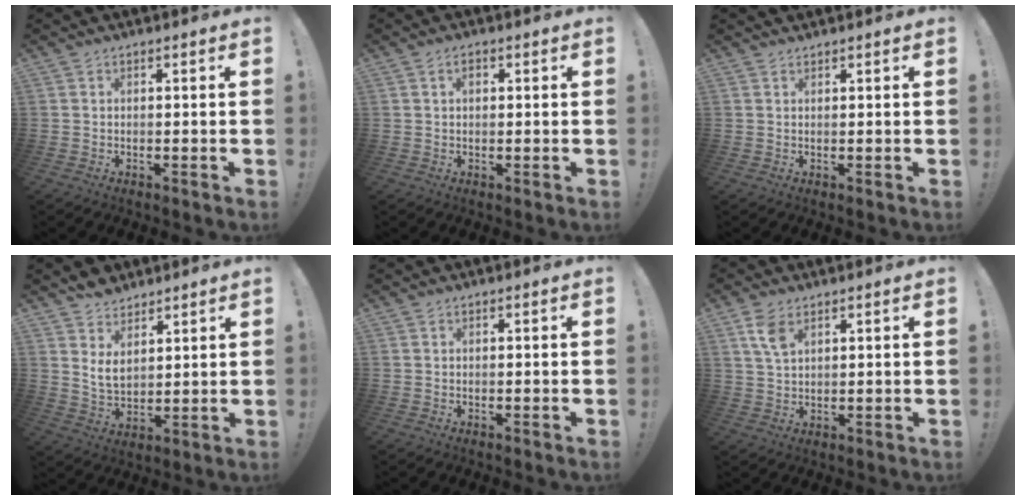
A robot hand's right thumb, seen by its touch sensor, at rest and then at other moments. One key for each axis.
{"total": 1.9, "fx": 0.5, "fy": 1.3, "fz": 1.3, "tx": -0.026, "ty": 0.007, "tz": 0.008}
{"total": 0.7, "fx": 0.7, "fy": 0.1, "fz": 0.0, "tx": 0.003, "ty": -0.001, "tz": 0.013}
{"total": 8.1, "fx": 5.4, "fy": 4.9, "fz": 3.5, "tx": -0.061, "ty": -0.033, "tz": 0.105}
{"total": 0.0}
{"total": 6.1, "fx": 3.3, "fy": 3.2, "fz": 4.0, "tx": -0.067, "ty": -0.011, "tz": 0.062}